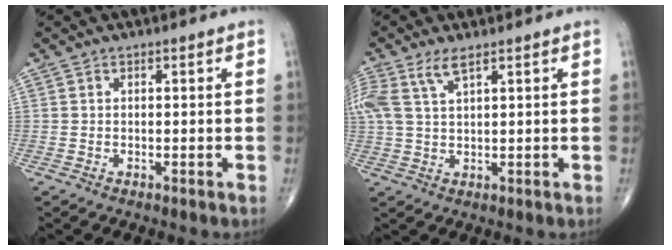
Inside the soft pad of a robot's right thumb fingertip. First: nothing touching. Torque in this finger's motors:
{"motor_torque": [0.01, 0.09, 0.55, 0.54, 0.09]}